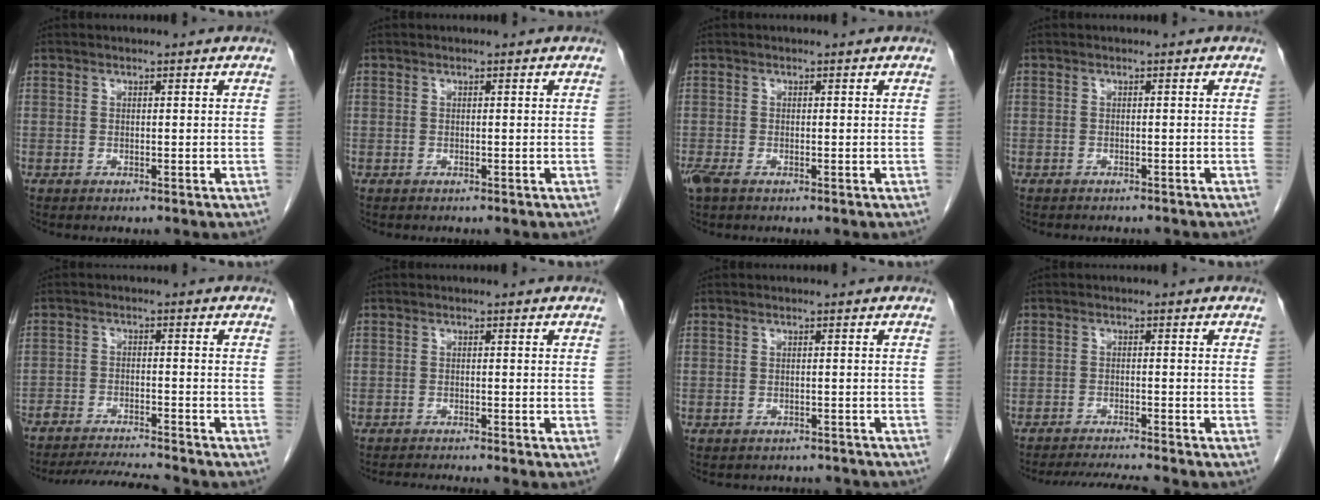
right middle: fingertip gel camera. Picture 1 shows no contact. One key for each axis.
{"total": 0.0}
{"total": 2.3, "fx": -1.5, "fy": 1.0, "fz": 1.6, "tx": -0.041, "ty": -0.007, "tz": -0.024}
{"total": 4.2, "fx": -3.8, "fy": 1.0, "fz": 1.2, "tx": -0.013, "ty": -0.004, "tz": -0.044}
{"total": 9.8, "fx": -9.3, "fy": -0.3, "fz": 2.8, "tx": -0.038, "ty": -0.007, "tz": -0.150}
{"total": 4.7, "fx": -4.3, "fy": -1.0, "fz": 1.5, "tx": -0.016, "ty": -0.013, "tz": -0.067}
{"total": 6.5, "fx": -6.0, "fy": 2.2, "fz": 0.9, "tx": -0.010, "ty": 0.006, "tz": -0.062}
{"total": 7.4, "fx": -6.9, "fy": -0.7, "fz": 2.4, "tx": -0.034, "ty": -0.008, "tz": -0.112}